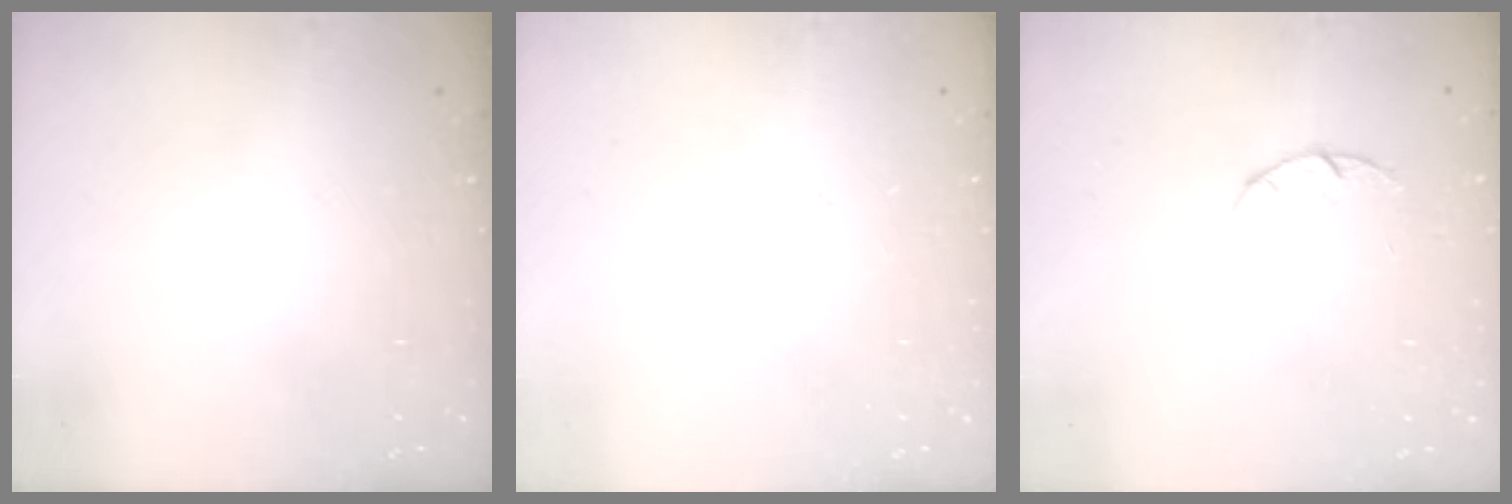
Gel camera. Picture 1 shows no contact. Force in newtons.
{"total": 0.0}
{"total": 3.1, "press": 3.0, "slide": 0.4}